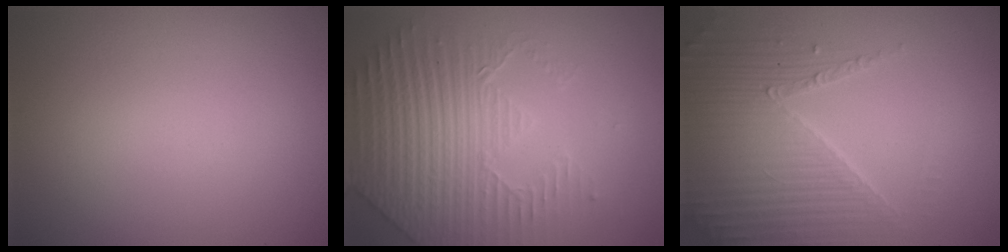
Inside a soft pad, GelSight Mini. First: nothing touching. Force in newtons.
{"total": 4.3, "press": 4.2, "slide": 1.1}
{"total": 4.3, "press": 4.3, "slide": 0.6}